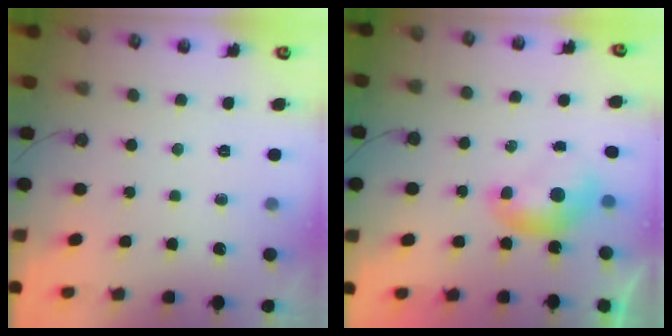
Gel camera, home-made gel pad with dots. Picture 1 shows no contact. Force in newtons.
{"total": 0.0}